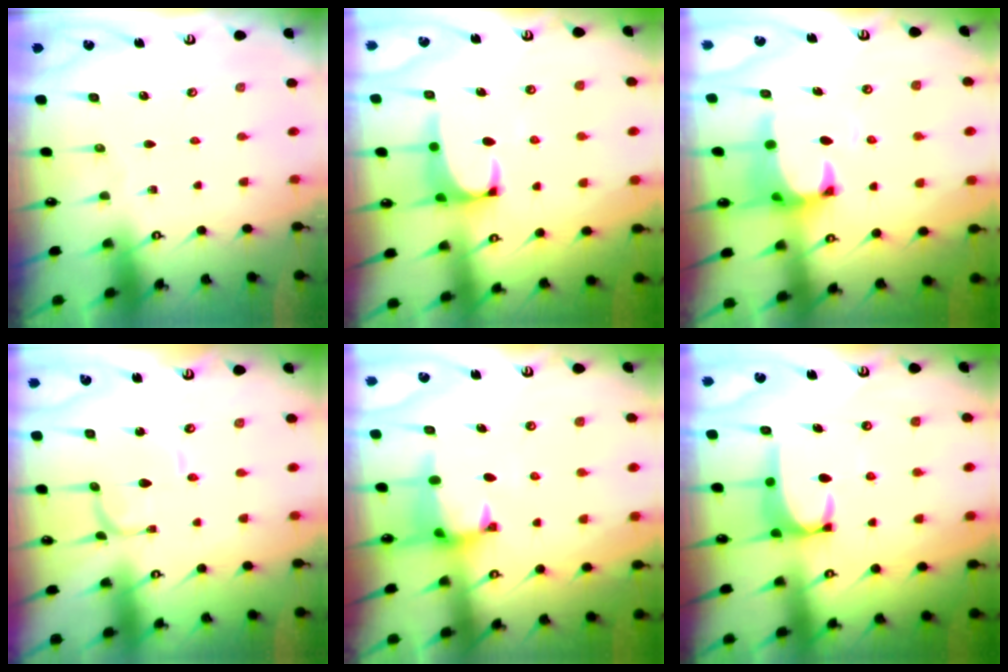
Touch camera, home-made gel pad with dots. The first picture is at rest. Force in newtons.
{"total": 1.5, "press": 1.2, "slide": 0.8}
{"total": 2.6, "press": 2.4, "slide": 1.1}
{"total": 1.4, "press": 1.4, "slide": 0.0}
{"total": 1.3, "press": 1.0, "slide": 0.8}
{"total": 3.6, "press": 3.5, "slide": 0.9}